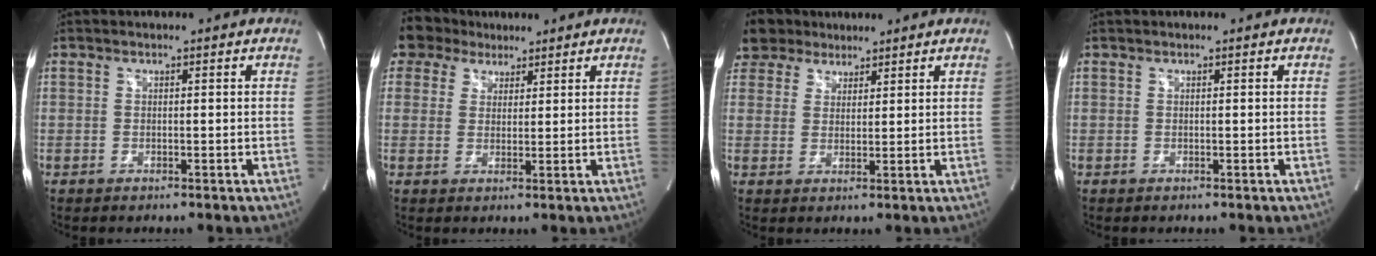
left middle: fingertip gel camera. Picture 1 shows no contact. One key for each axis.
{"total": 5.1, "fx": 4.0, "fy": 3.0, "fz": -0.7, "tx": 0.015, "ty": 0.016, "tz": 0.070}
{"total": 5.7, "fx": 4.7, "fy": 3.2, "fz": 0.2, "tx": -0.003, "ty": 0.019, "tz": 0.091}
{"total": 0.0}